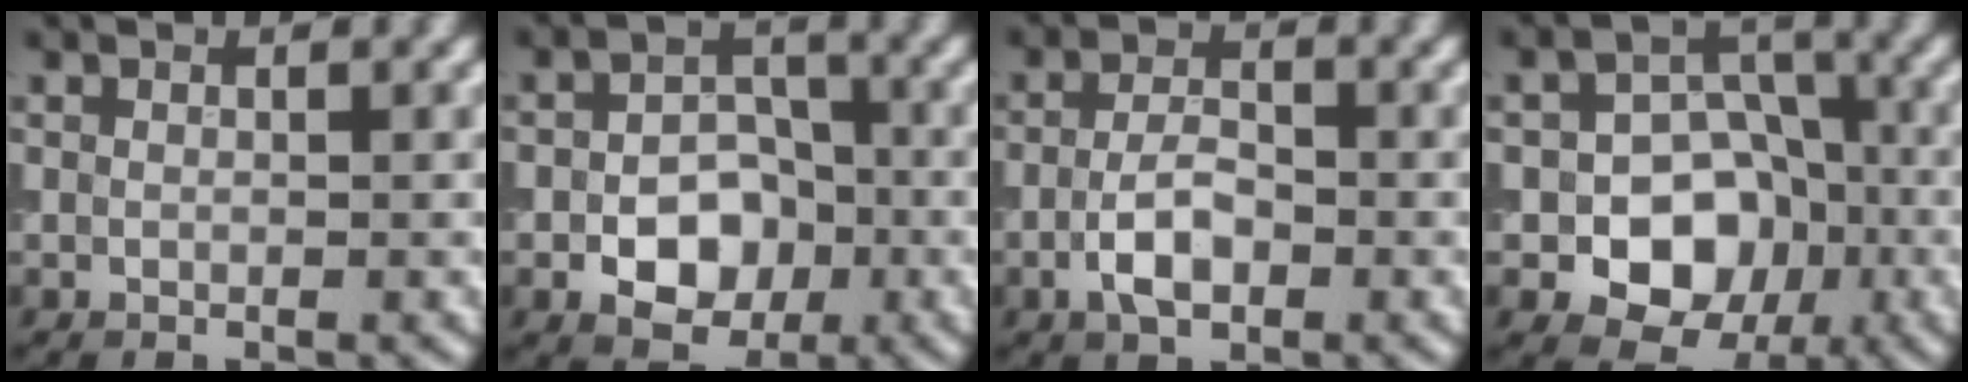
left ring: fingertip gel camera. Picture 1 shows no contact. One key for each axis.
{"total": 5.7, "fx": -1.9, "fy": 4.0, "fz": 3.6, "tx": -0.047, "ty": -0.002, "tz": -0.033}
{"total": 3.5, "fx": -1.2, "fy": 1.8, "fz": 2.8, "tx": -0.053, "ty": 0.002, "tz": -0.027}
{"total": 7.5, "fx": -2.1, "fy": 5.9, "fz": 4.0, "tx": -0.041, "ty": -0.004, "tz": -0.043}